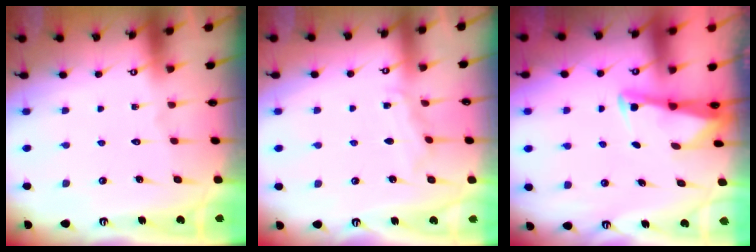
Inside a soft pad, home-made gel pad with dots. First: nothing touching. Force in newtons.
{"total": 4.8, "press": 4.8, "slide": 0.2}
{"total": 2.7, "press": 2.7, "slide": 0.2}